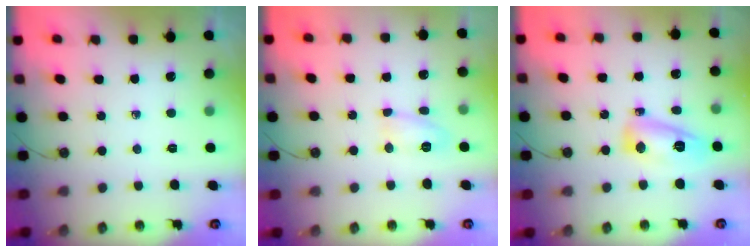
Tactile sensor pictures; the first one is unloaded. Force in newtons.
{"total": 8.3, "press": 7.0, "slide": 4.4}
{"total": 11.0, "press": 11.0, "slide": 1.2}